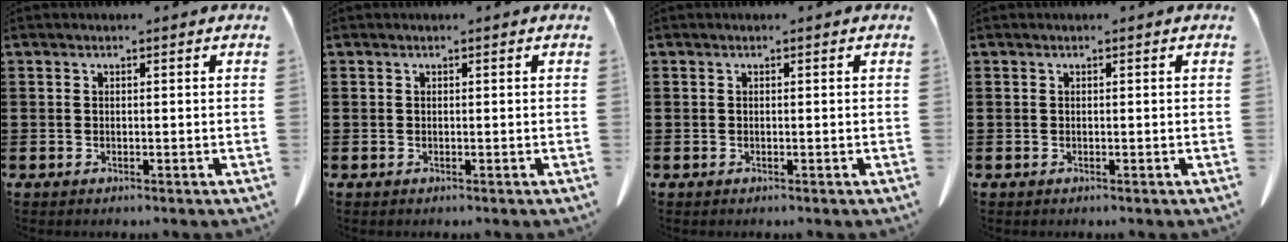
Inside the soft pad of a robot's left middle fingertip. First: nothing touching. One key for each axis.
{"total": 0.0}
{"total": 0.0}
{"total": 0.0}